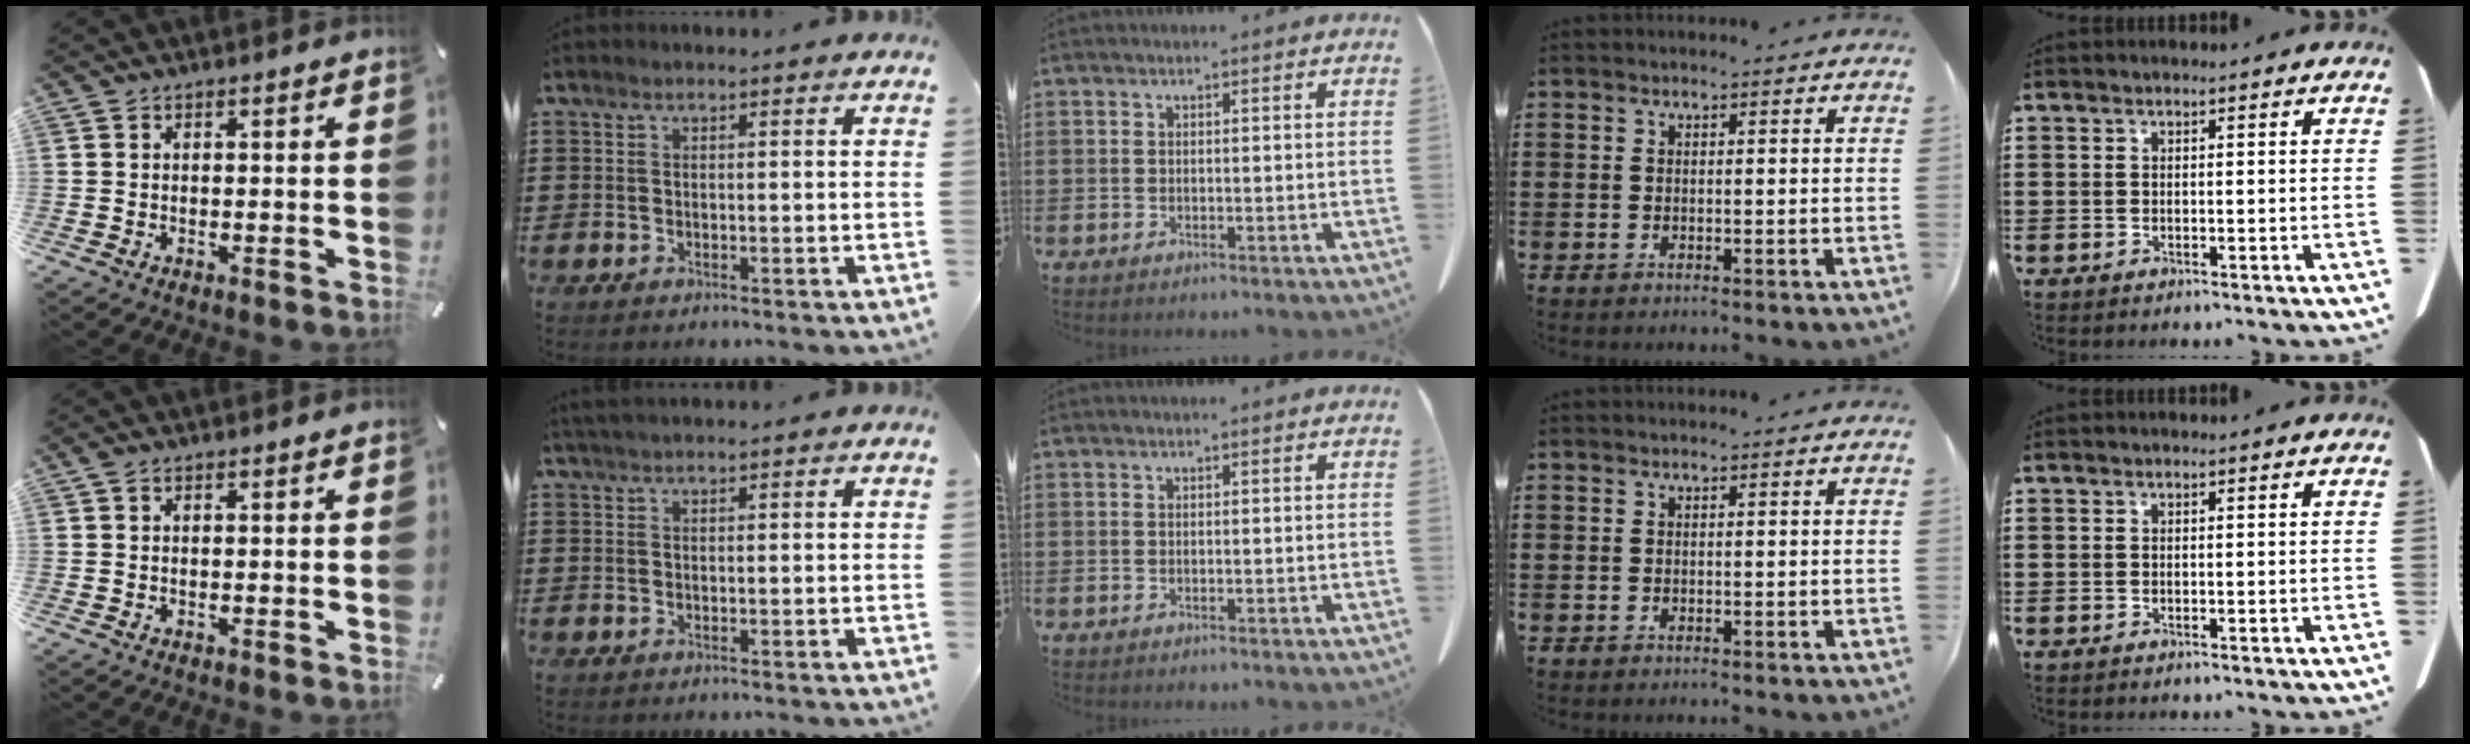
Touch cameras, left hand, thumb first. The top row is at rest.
{"thumb": {"total": 0.9, "force": [0.3, 0.5, 0.6], "torque": [-0.014, 0.004, 0.005]}, "index": {"total": 1.2, "force": [1.1, 0.1, 0.5], "torque": [-0.012, 0.001, 0.020]}}